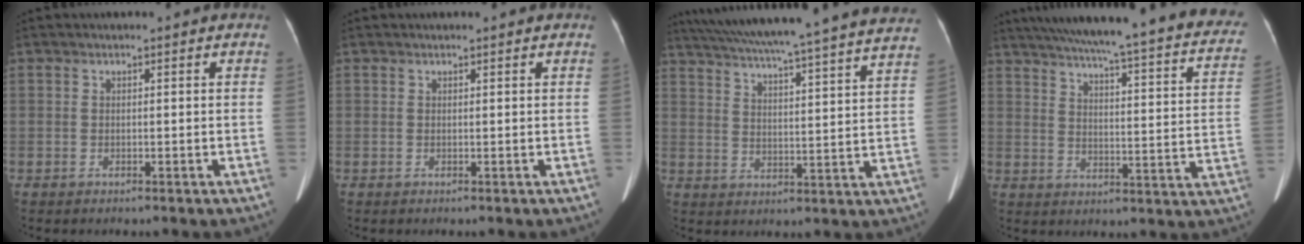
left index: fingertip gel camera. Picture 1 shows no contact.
{"total": 0.0}
{"total": 31.5, "force": [28.4, 0.3, 13.6], "torque": [-0.227, -0.037, 0.361]}
{"total": 33.0, "force": [28.3, 3.9, 16.5], "torque": [-0.214, -0.053, 0.336]}